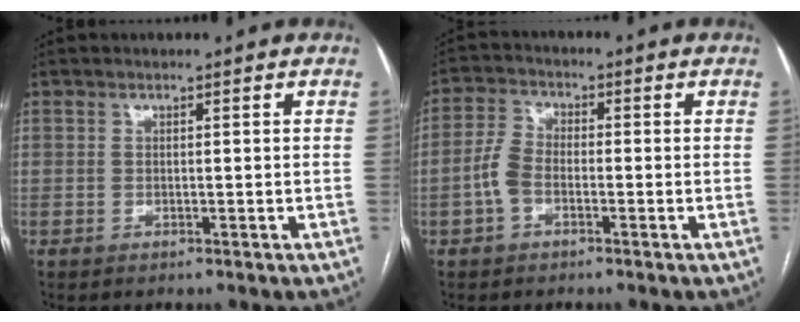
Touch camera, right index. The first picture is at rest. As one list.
[{"total": 4.5, "force": [-1.6, 2.6, 3.3], "torque": [-0.079, 0.012, -0.037]}]